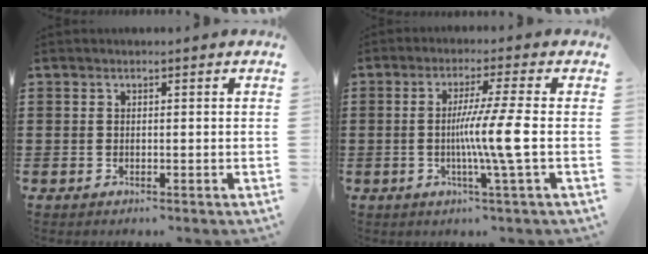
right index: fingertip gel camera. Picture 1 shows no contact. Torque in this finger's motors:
{"motor_torque": [0.97, -0.40, 0.35, 0.21]}